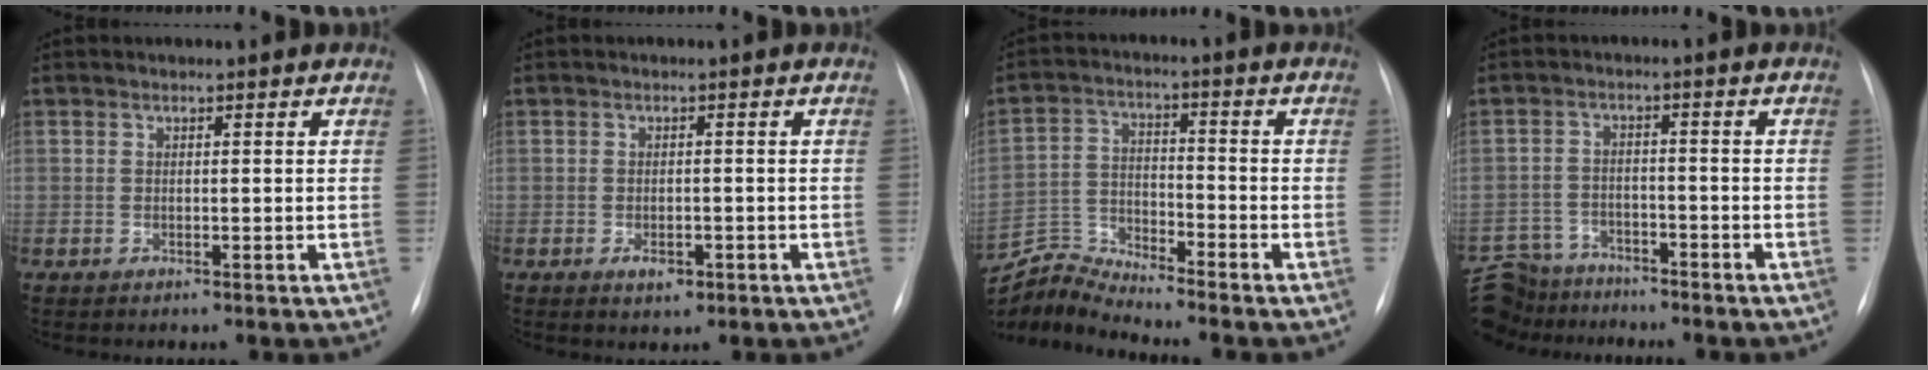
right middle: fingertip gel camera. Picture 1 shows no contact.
{"total": 2.3, "force": [-1.0, 1.3, 1.5], "torque": [-0.021, 0.002, -0.008]}
{"total": 7.6, "force": [-7.5, -1.4, -0.6], "torque": [0.000, 0.010, -0.141]}
{"total": 9.9, "force": [-9.0, 4.1, 0.7], "torque": [-0.030, 0.016, -0.148]}